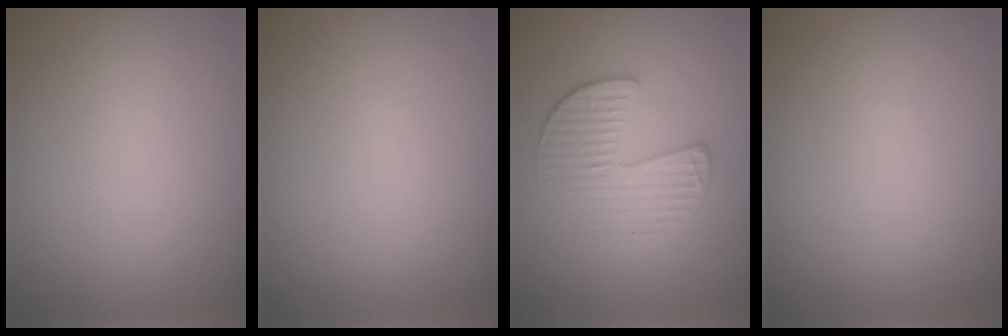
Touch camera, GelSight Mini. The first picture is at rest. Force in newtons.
{"total": 0.0}
{"total": 3.5, "press": 3.4, "slide": 0.4}
{"total": 0.0}